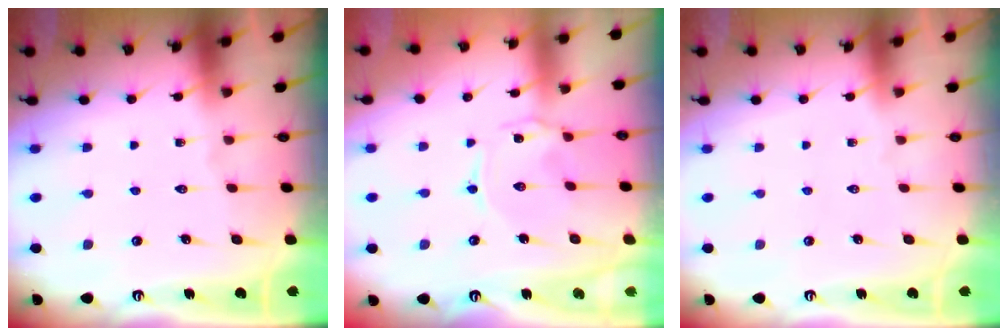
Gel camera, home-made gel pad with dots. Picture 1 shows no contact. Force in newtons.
{"total": 0.9, "press": 0.8, "slide": 0.2}
{"total": 0.0}